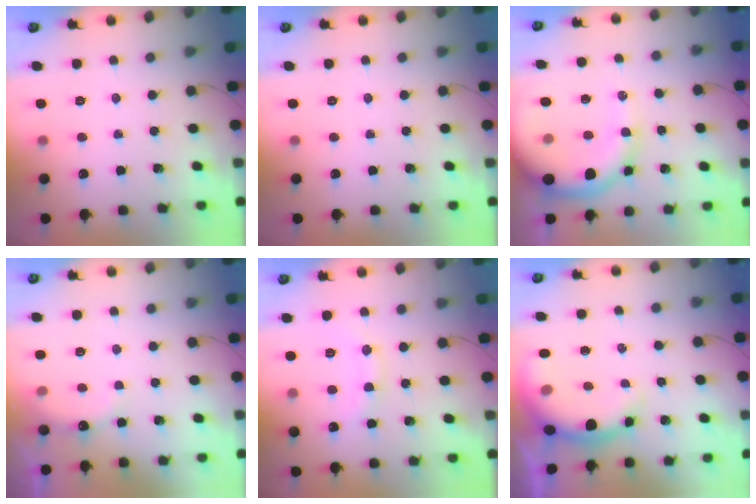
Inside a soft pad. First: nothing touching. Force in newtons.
{"total": 0.0}
{"total": 12.6, "press": 12.2, "slide": 3.0}
{"total": 7.3, "press": 7.2, "slide": 1.4}
{"total": 10.5, "press": 10.4, "slide": 1.0}
{"total": 7.0, "press": 6.9, "slide": 1.1}